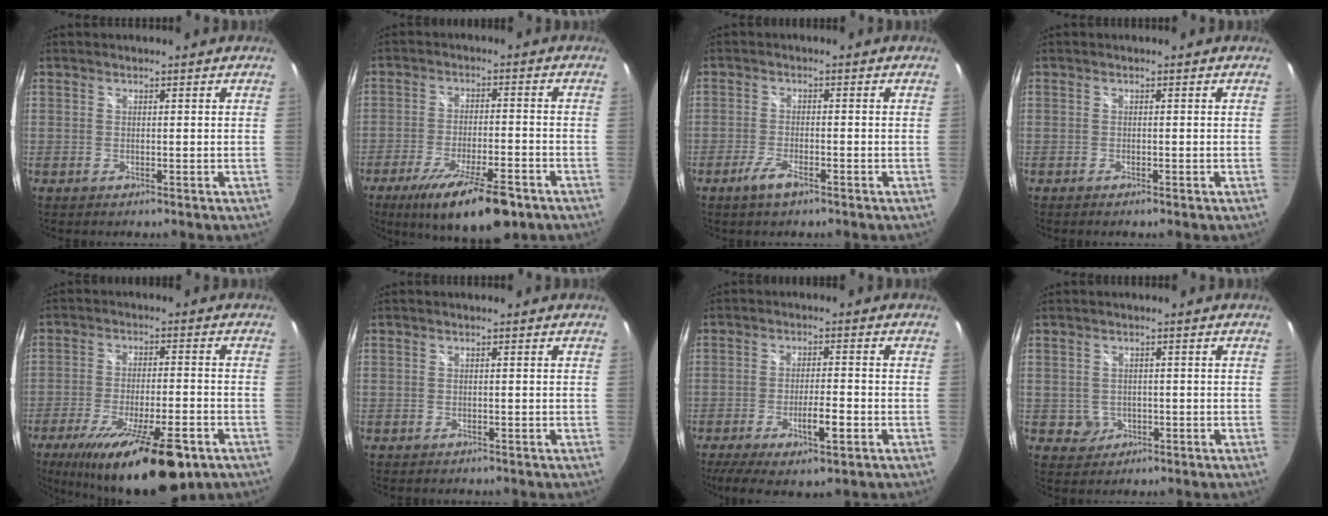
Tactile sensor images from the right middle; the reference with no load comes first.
{"total": 15.1, "force": [-9.9, 4.1, 10.6], "torque": [-0.195, -0.032, -0.158]}
{"total": 3.7, "force": [-2.6, 0.8, 2.6], "torque": [-0.064, -0.006, -0.051]}
{"total": 0.6, "force": [-0.5, 0.0, 0.3], "torque": [-0.005, -0.001, -0.010]}
{"total": 19.9, "force": [-12.6, 5.7, 14.3], "torque": [-0.254, -0.051, -0.194]}
{"total": 1.2, "force": [-1.1, 0.5, 0.3], "torque": [-0.011, -0.005, -0.015]}
{"total": 9.3, "force": [-5.0, 2.2, 7.6], "torque": [-0.151, -0.018, -0.080]}
{"total": 2.9, "force": [-0.6, 2.8, 0.5], "torque": [-0.012, 0.002, -0.004]}